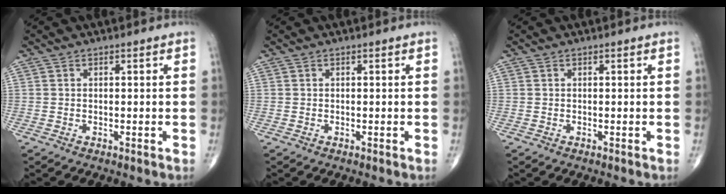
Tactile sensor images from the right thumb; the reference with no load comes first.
{"total": 0.0}
{"total": 0.0}